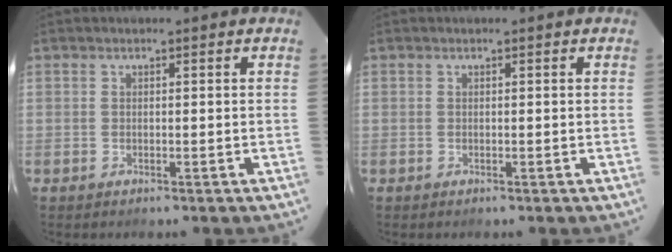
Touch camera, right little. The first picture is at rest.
{"total": 0.0}